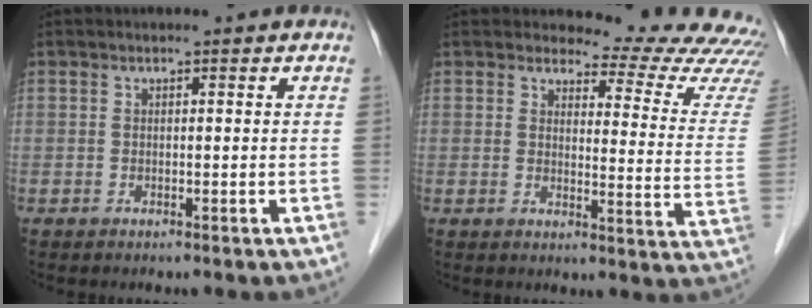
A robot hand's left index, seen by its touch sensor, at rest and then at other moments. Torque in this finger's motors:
{"motor_torque": [0.80, -1.13, 0.23, 0.01]}